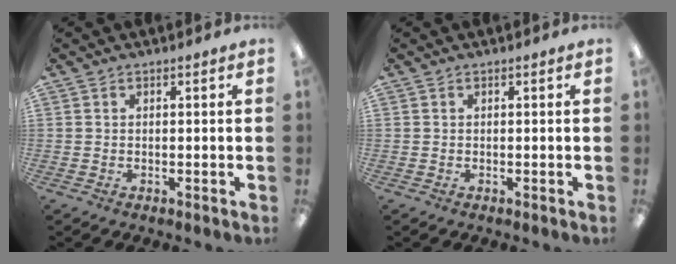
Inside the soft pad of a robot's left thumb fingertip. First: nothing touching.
{"total": 0.0}